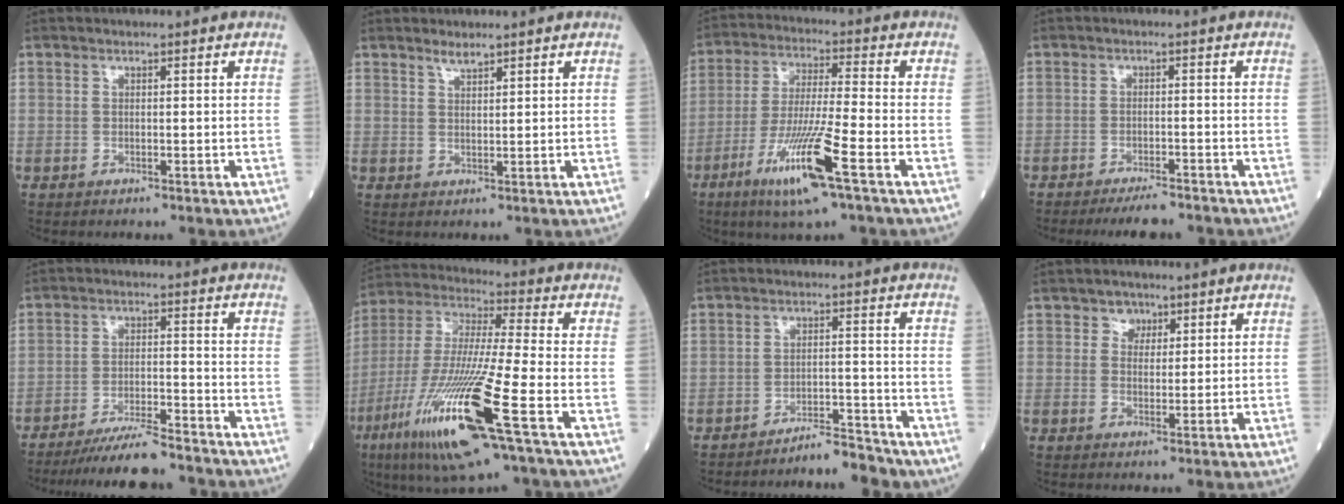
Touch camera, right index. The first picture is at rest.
{"total": 1.7, "force": [1.6, 0.1, 0.7], "torque": [-0.016, -0.001, 0.033]}
{"total": 12.8, "force": [-6.2, -0.1, 11.2], "torque": [-0.224, -0.025, -0.114]}
{"total": 4.7, "force": [-4.4, 0.5, 1.7], "torque": [-0.022, -0.009, -0.071]}
{"total": 9.2, "force": [-8.5, -0.1, 3.4], "torque": [-0.048, -0.015, -0.145]}
{"total": 20.8, "force": [-8.9, 0.8, 18.8], "torque": [-0.408, -0.046, -0.170]}
{"total": 5.1, "force": [-4.9, 0.7, 1.3], "torque": [-0.012, 0.001, -0.079]}
{"total": 2.6, "force": [1.5, 2.0, 0.6], "torque": [-0.004, 0.003, 0.020]}